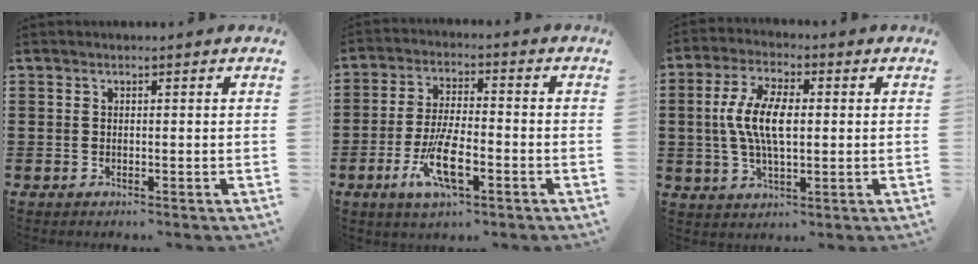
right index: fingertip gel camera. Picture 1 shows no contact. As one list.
[{"total": 8.8, "force": [-3.4, 2.6, 7.6], "torque": [-0.168, -0.014, -0.065]}, {"total": 8.4, "force": [0.5, 3.2, 7.8], "torque": [-0.170, 0.000, 0.002]}]